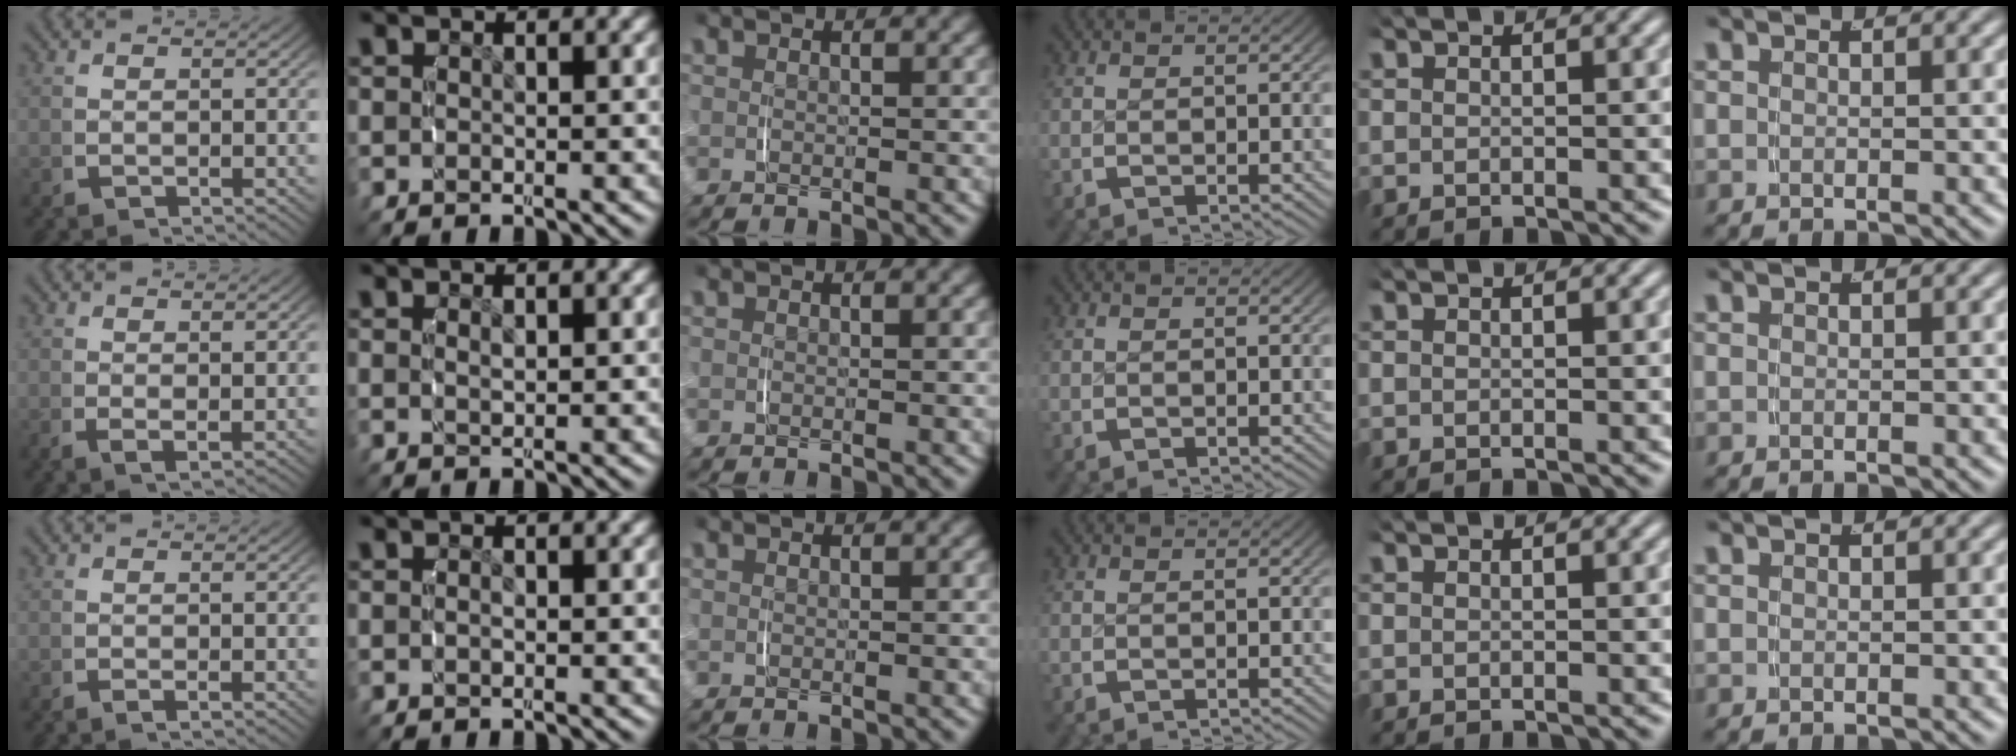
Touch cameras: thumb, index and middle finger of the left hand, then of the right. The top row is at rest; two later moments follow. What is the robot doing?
{"motion": "lift_and_place", "object": "pen bag"}